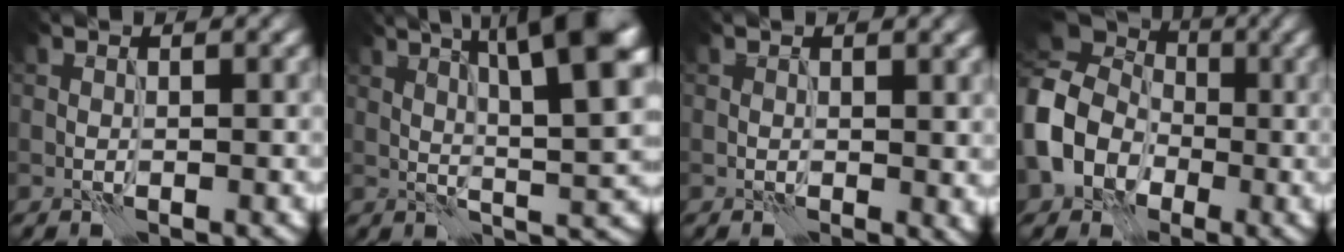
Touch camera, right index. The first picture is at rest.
{"total": 10.9, "force": [4.3, 2.6, 9.7], "torque": [-0.135, 0.014, 0.067]}
{"total": 1.8, "force": [0.6, 0.7, 1.6], "torque": [-0.013, -0.002, 0.014]}
{"total": 10.7, "force": [-1.6, 9.0, 5.5], "torque": [-0.119, -0.009, -0.058]}